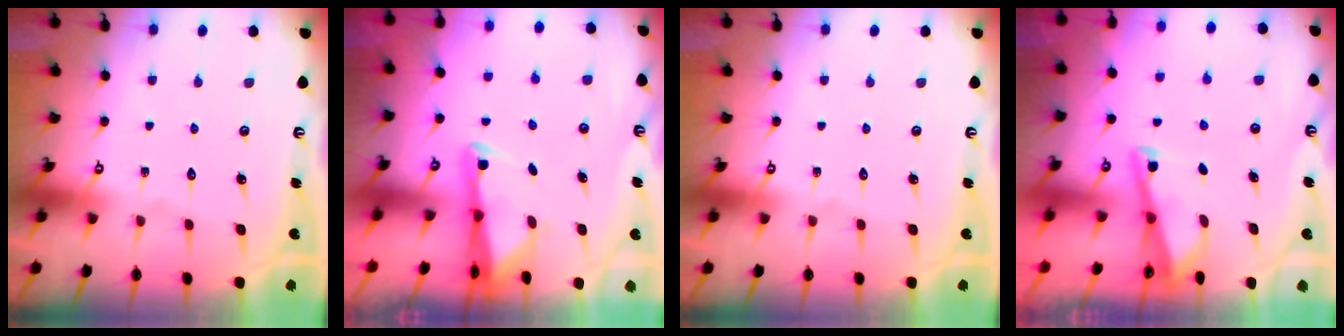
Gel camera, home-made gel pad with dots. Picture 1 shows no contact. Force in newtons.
{"total": 2.7, "press": 2.7, "slide": 0.5}
{"total": 0.0}
{"total": 2.9, "press": 2.9, "slide": 0.4}